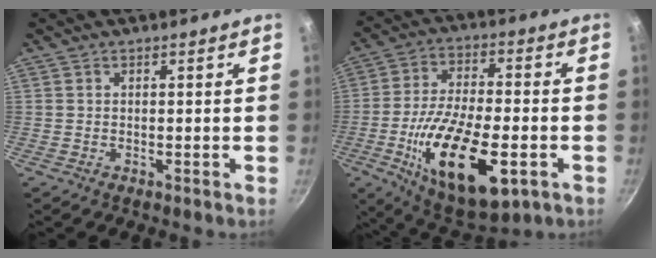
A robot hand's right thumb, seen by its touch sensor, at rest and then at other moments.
{"total": 21.8, "force": [-6.7, 9.5, 18.5], "torque": [-0.311, 0.014, -0.106]}